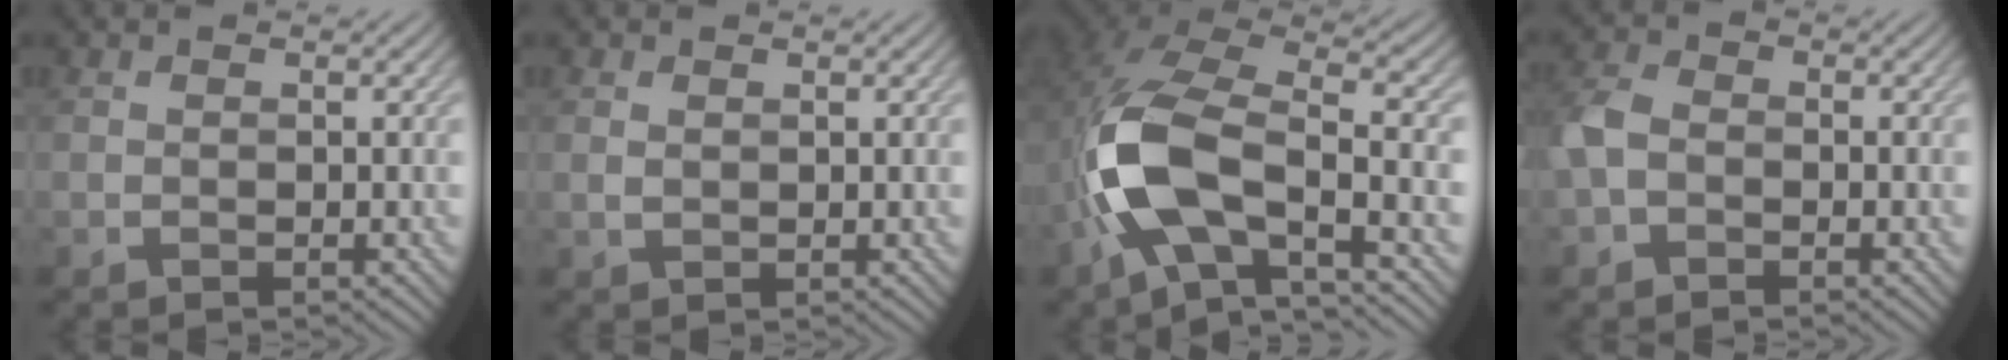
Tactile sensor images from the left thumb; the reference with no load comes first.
{"total": 1.0, "force": [0.4, 0.6, 0.6], "torque": [-0.016, -0.002, 0.012]}
{"total": 14.2, "force": [-4.3, 6.4, 11.9], "torque": [-0.257, -0.014, -0.088]}
{"total": 3.6, "force": [-1.2, 2.6, 2.2], "torque": [-0.056, 0.006, -0.036]}